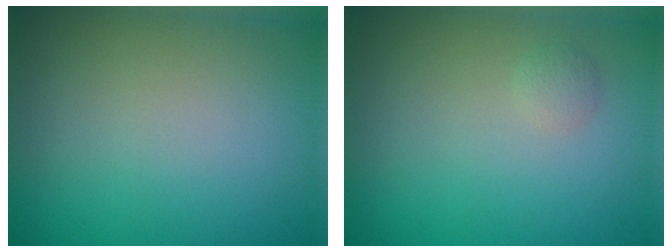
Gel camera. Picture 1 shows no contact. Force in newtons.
{"total": 0.8, "press": 0.8, "slide": 0.1}